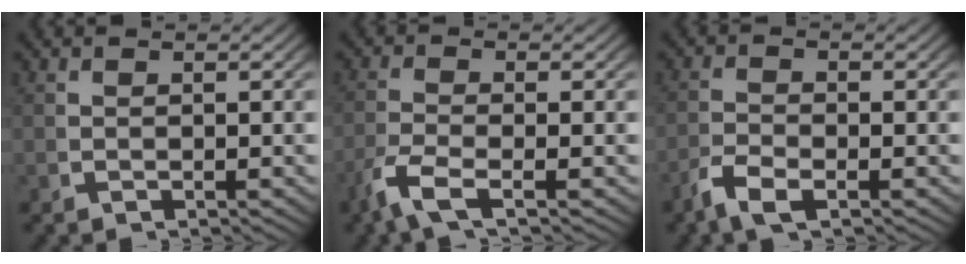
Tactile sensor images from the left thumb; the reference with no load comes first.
{"total": 3.7, "force": [-1.9, 1.1, 3.0], "torque": [-0.080, -0.013, -0.033]}
{"total": 2.7, "force": [-1.7, 1.1, 1.8], "torque": [-0.047, -0.010, -0.033]}